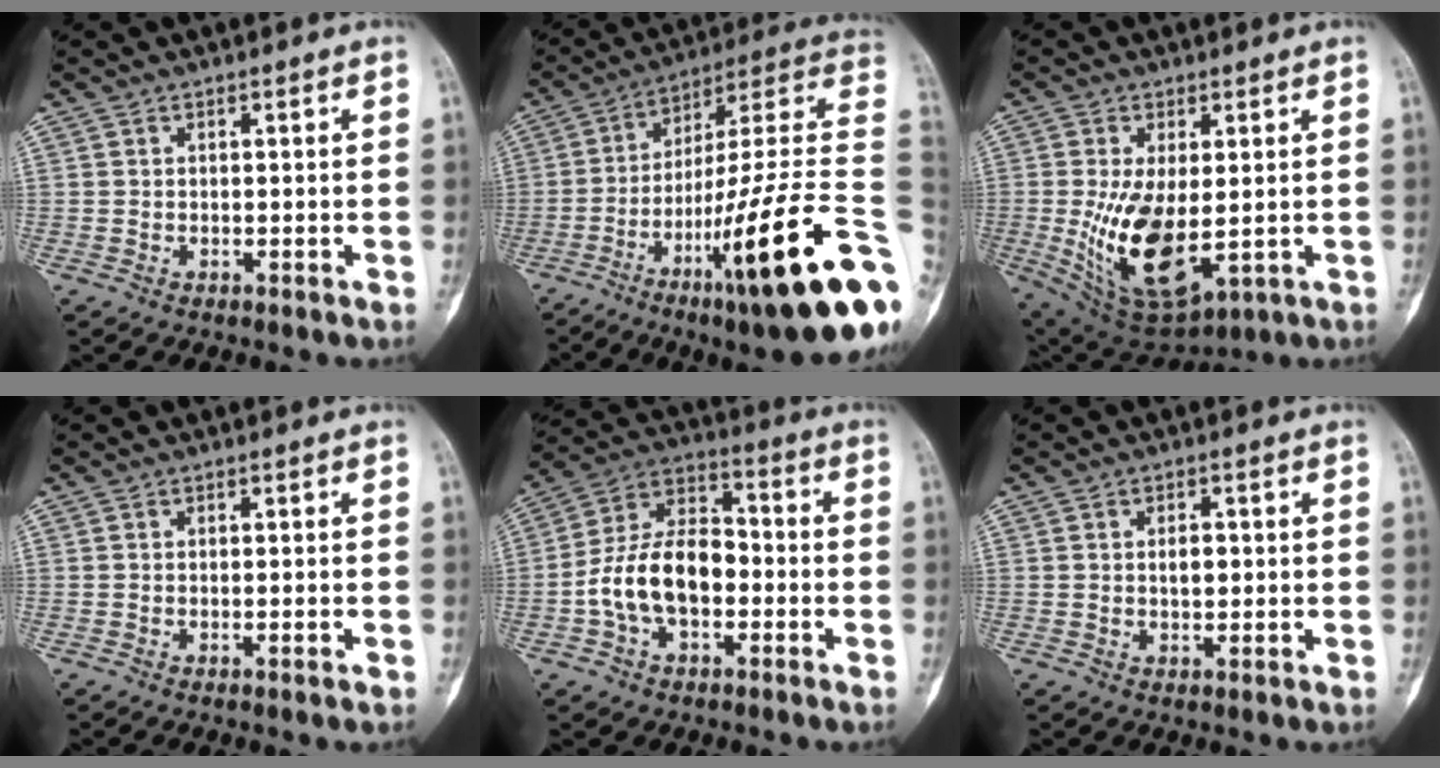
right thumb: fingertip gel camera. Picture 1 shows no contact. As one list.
[{"total": 30.0, "force": [-9.1, 4.1, 28.3], "torque": [-0.360, 0.057, -0.143]}, {"total": 14.7, "force": [-1.3, 7.2, 12.8], "torque": [-0.229, -0.022, 0.004]}, {"total": 1.0, "force": [-0.4, 0.1, 0.9], "torque": [-0.016, -0.002, -0.004]}, {"total": 14.2, "force": [-2.9, 8.8, 10.8], "torque": [-0.187, 0.045, -0.060]}, {"total": 2.8, "force": [0.2, 1.7, 2.3], "torque": [-0.029, 0.001, 0.004]}]